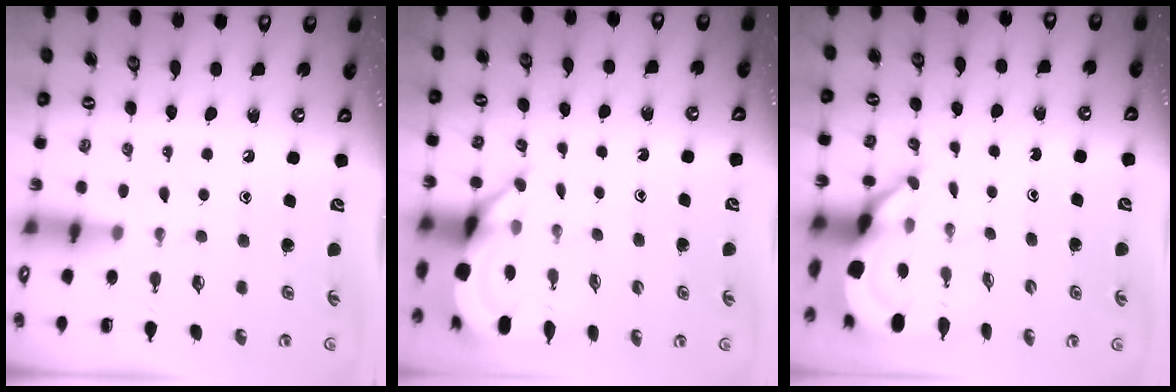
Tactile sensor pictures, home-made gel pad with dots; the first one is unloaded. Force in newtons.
{"total": 5.0, "press": 5.0, "slide": 0.3}
{"total": 5.5, "press": 5.4, "slide": 0.8}